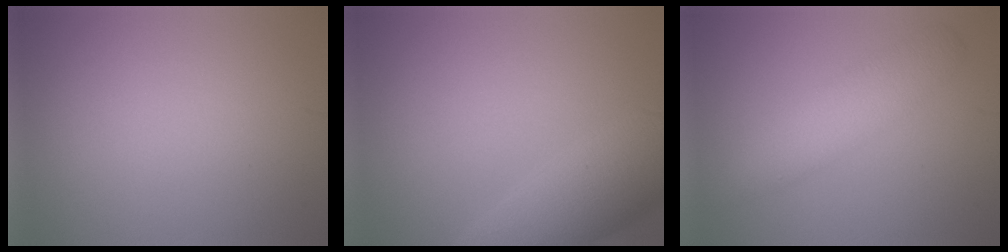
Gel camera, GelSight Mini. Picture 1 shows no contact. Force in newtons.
{"total": 5.8, "press": 5.8, "slide": 0.2}
{"total": 3.9, "press": 3.9, "slide": 0.0}